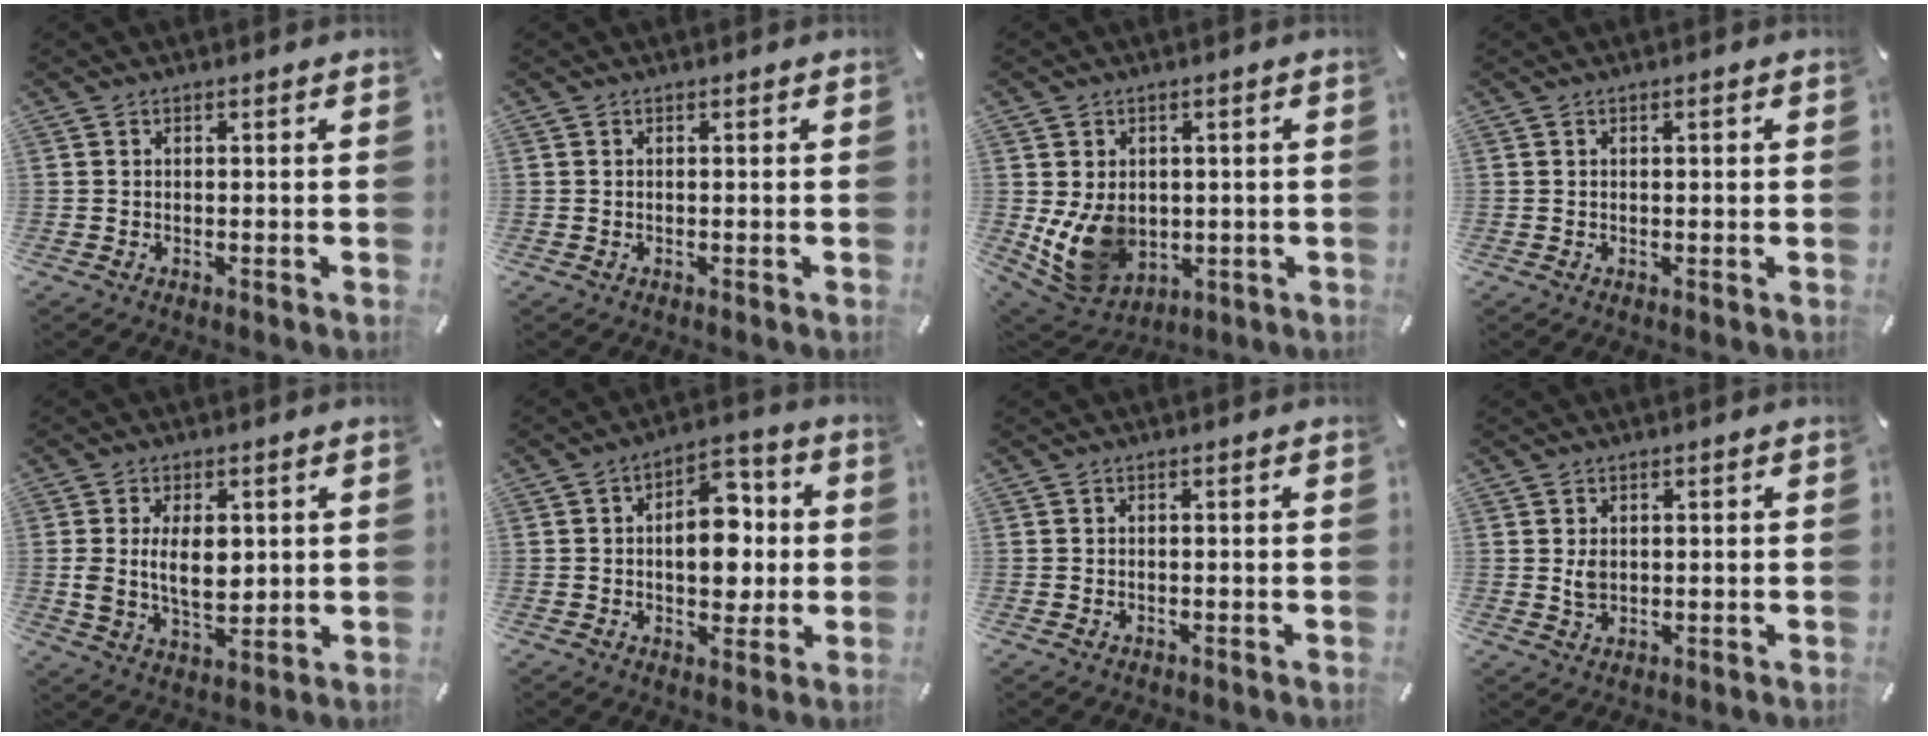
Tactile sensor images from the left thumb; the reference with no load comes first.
{"total": 0.0}
{"total": 11.6, "force": [-0.7, 9.4, 6.7], "torque": [-0.146, -0.010, -0.009]}
{"total": 0.8, "force": [0.2, 0.2, 0.7], "torque": [-0.014, 0.003, 0.001]}
{"total": 9.5, "force": [1.4, 5.7, 7.4], "torque": [-0.134, -0.003, 0.023]}
{"total": 11.9, "force": [0.2, 8.0, 8.8], "torque": [-0.122, 0.005, 0.003]}
{"total": 0.6, "force": [-0.2, 0.4, 0.4], "torque": [-0.007, 0.000, -0.004]}
{"total": 2.4, "force": [0.3, 1.8, 1.5], "torque": [-0.023, 0.001, 0.003]}